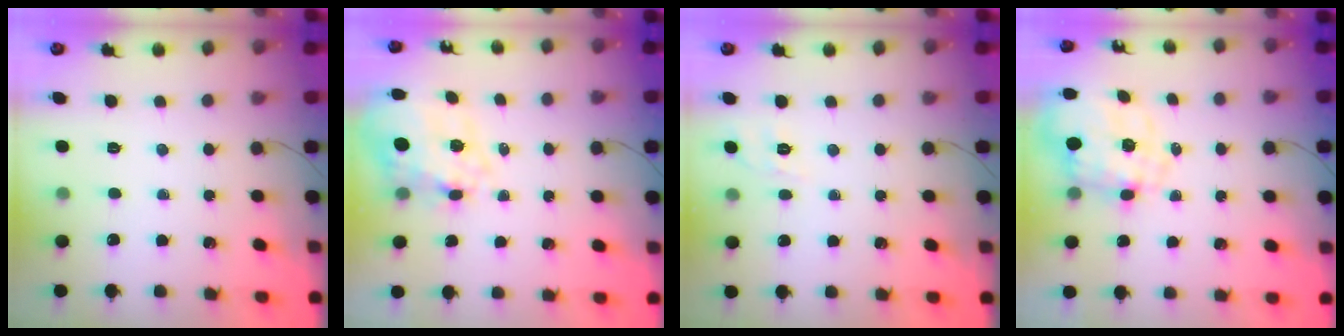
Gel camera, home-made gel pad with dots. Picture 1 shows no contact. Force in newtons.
{"total": 13.1, "press": 12.7, "slide": 3.2}
{"total": 1.7, "press": 0.2, "slide": 1.7}
{"total": 3.8, "press": 3.4, "slide": 1.7}